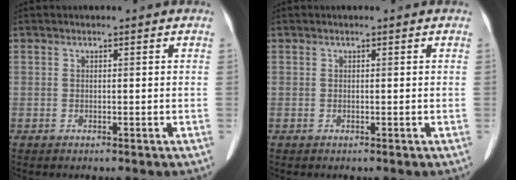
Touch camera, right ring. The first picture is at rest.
{"total": 0.0}